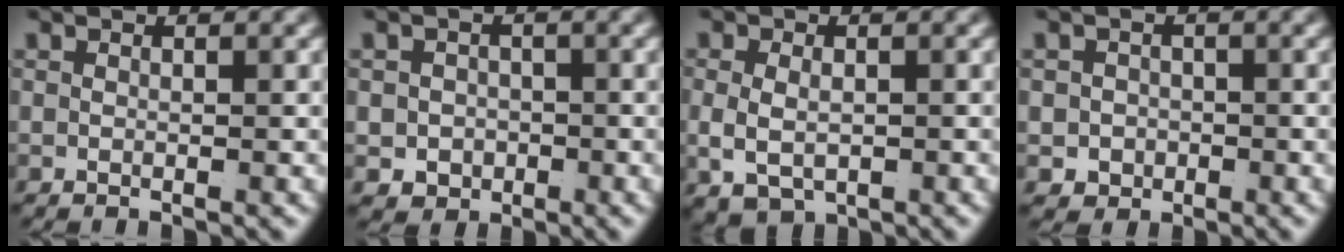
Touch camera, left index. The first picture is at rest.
{"total": 3.9, "force": [-1.3, 3.5, 1.2], "torque": [-0.017, -0.018, -0.017]}
{"total": 3.6, "force": [-0.6, 2.6, 2.5], "torque": [-0.055, -0.022, 0.009]}
{"total": 3.7, "force": [-1.2, 3.3, 1.0], "torque": [-0.021, -0.019, -0.016]}